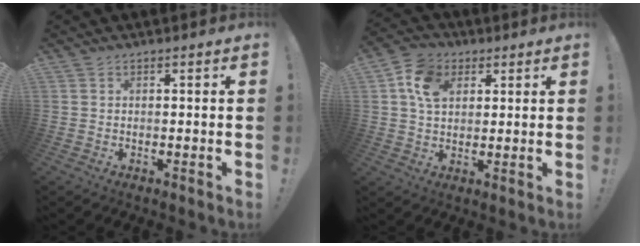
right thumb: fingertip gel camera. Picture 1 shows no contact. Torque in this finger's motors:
{"motor_torque": [0.17, 0.15, 0.16, 0.29, 0.03]}